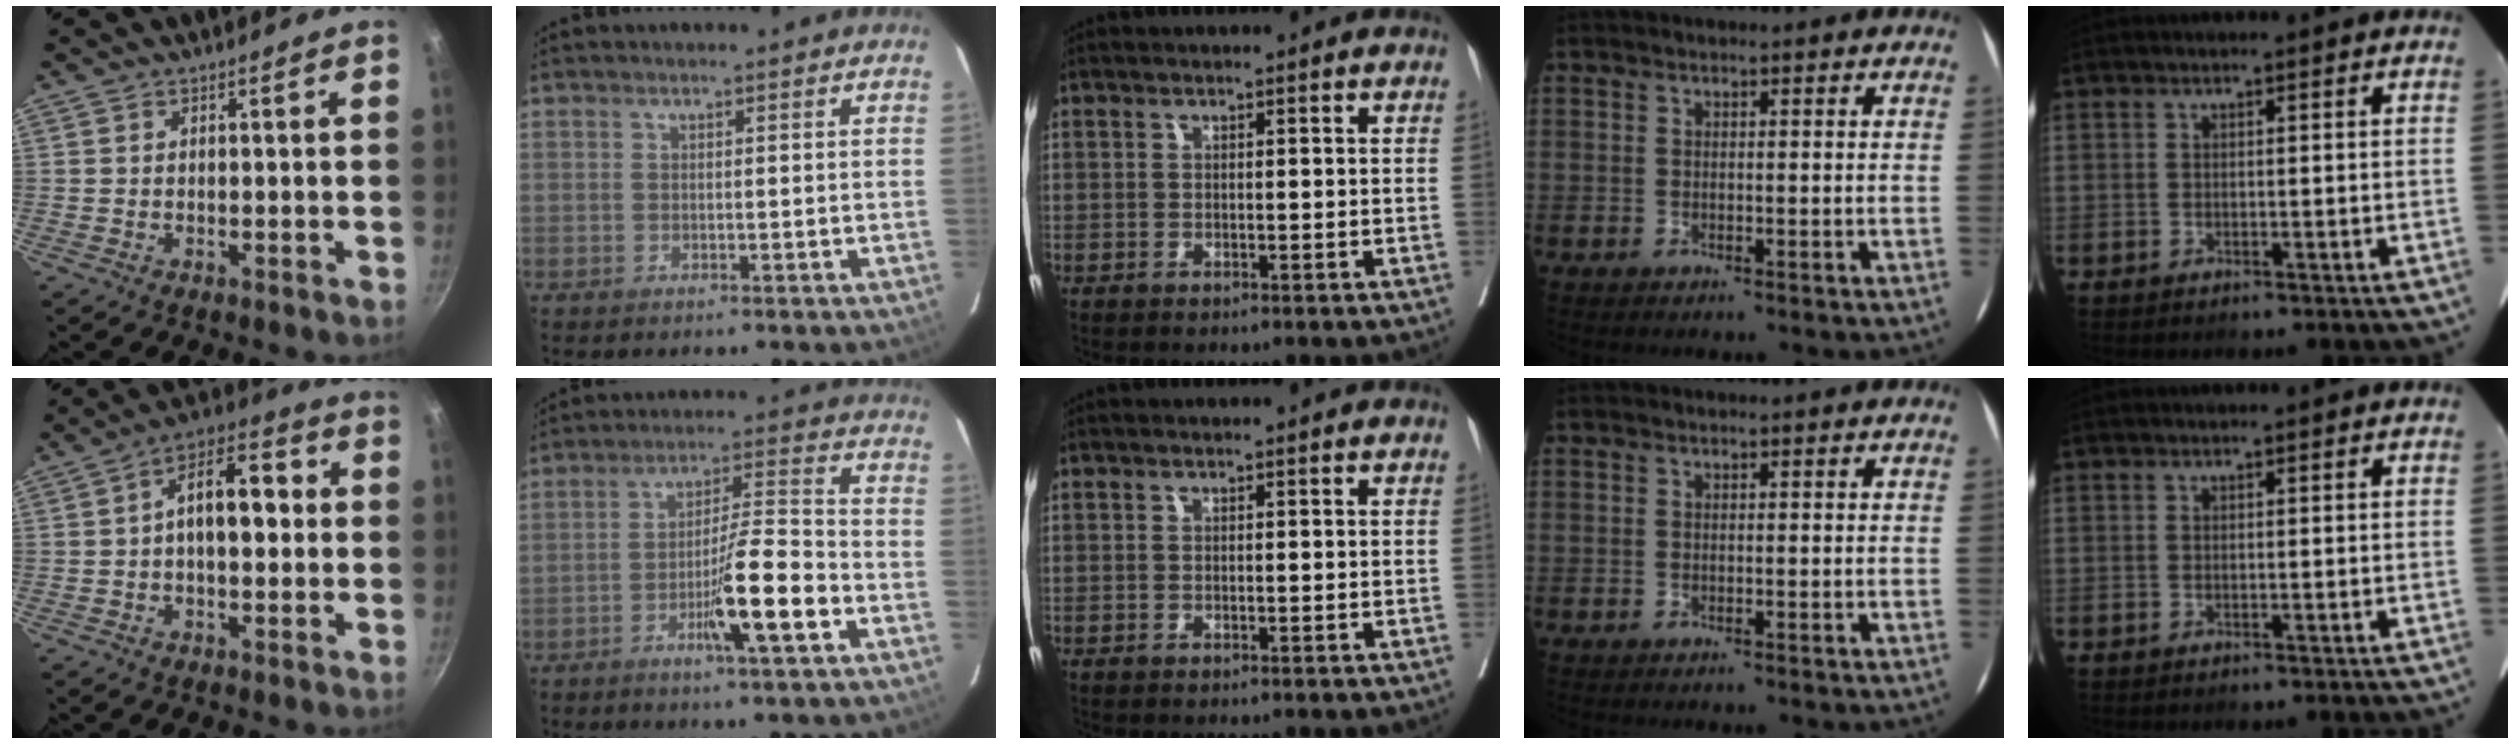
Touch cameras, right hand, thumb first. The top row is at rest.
{"thumb": {"total": 11.0, "force": [0.7, 5.9, 9.3], "torque": [-0.131, 0.034, 0.001]}, "index": {"total": 10.9, "force": [-4.5, 0.3, 9.9], "torque": [-0.164, 0.000, -0.073]}}